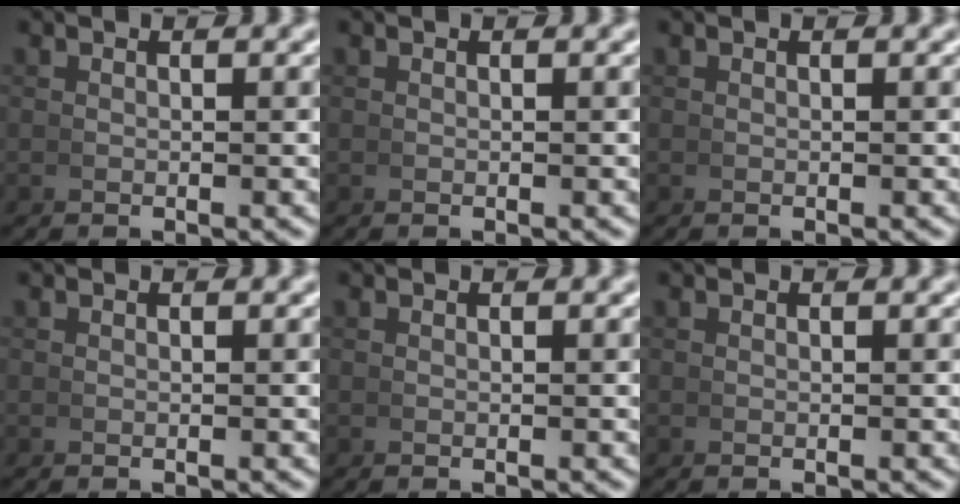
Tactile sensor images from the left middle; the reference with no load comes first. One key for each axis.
{"total": 0.0}
{"total": 0.0}
{"total": 0.0}
{"total": 0.0}
{"total": 0.0}